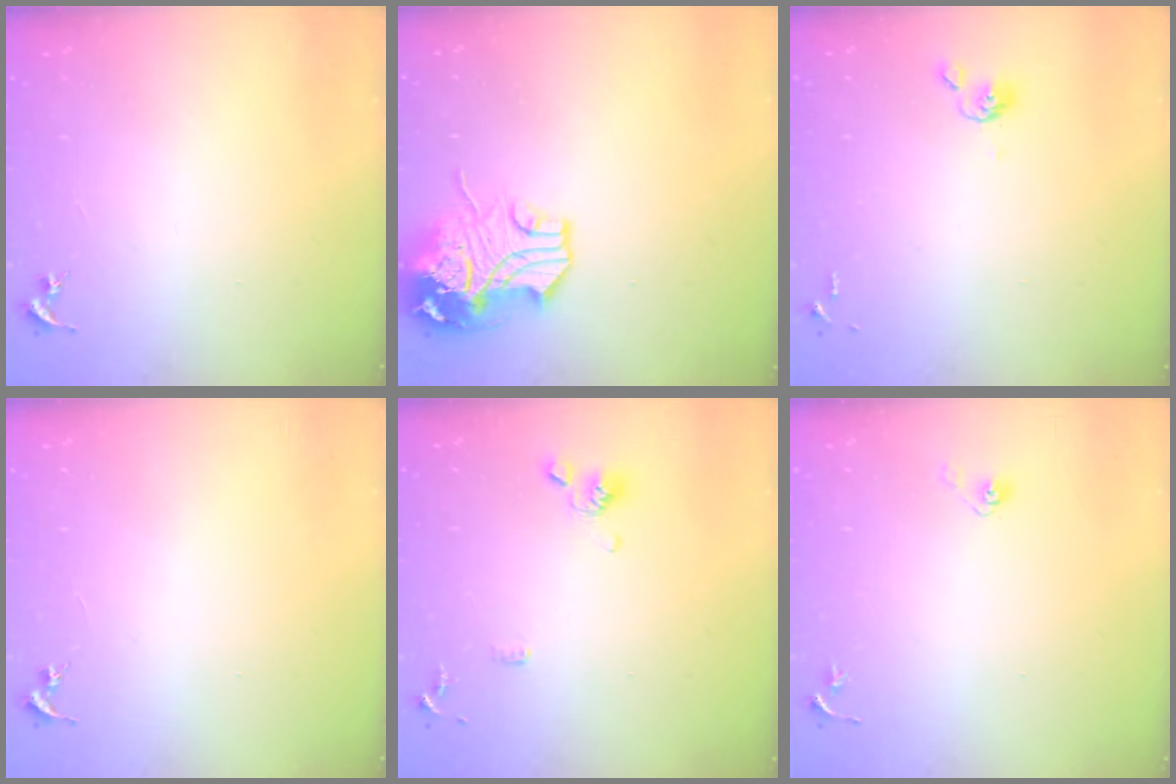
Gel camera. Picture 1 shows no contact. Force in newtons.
{"total": 12.6, "press": 12.5, "slide": 2.1}
{"total": 3.8, "press": 3.7, "slide": 0.8}
{"total": 0.0}
{"total": 9.1, "press": 8.9, "slide": 1.9}
{"total": 3.9, "press": 3.3, "slide": 2.0}